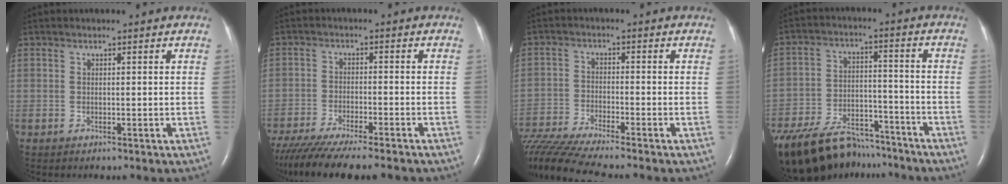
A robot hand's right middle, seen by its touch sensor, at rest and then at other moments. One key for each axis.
{"total": 14.8, "fx": -12.7, "fy": 1.1, "fz": 7.5, "tx": -0.123, "ty": -0.035, "tz": -0.197}
{"total": 13.0, "fx": -11.6, "fy": -0.6, "fz": 6.0, "tx": -0.110, "ty": -0.018, "tz": -0.203}
{"total": 20.8, "fx": -16.8, "fy": 8.7, "fz": 8.7, "tx": -0.212, "ty": -0.017, "tz": -0.264}